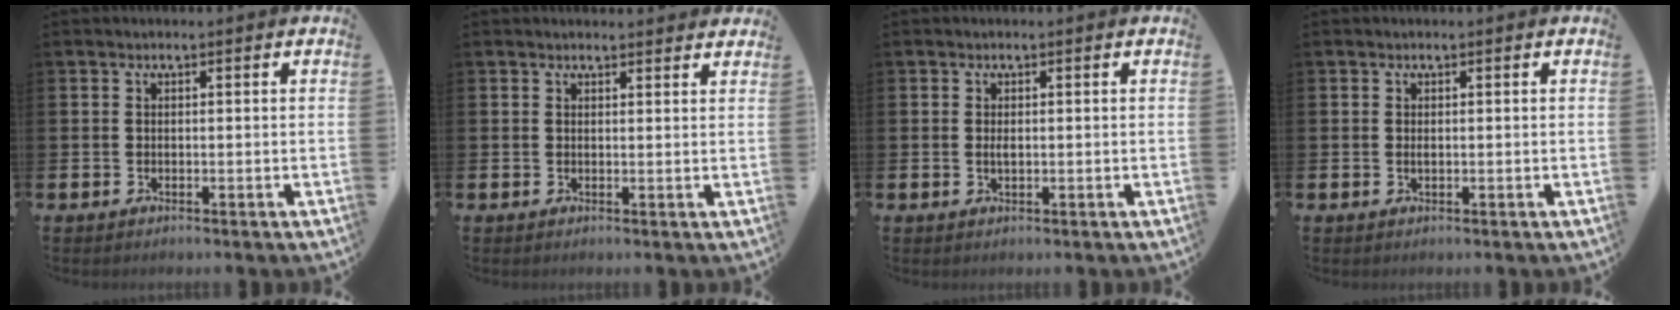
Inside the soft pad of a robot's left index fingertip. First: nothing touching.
{"total": 1.5, "force": [1.4, 0.2, -0.1], "torque": [0.011, -0.008, 0.025]}
{"total": 0.8, "force": [0.1, 0.3, 0.7], "torque": [-0.010, 0.001, 0.000]}
{"total": 0.5, "force": [0.1, 0.2, 0.5], "torque": [-0.005, -0.001, 0.000]}